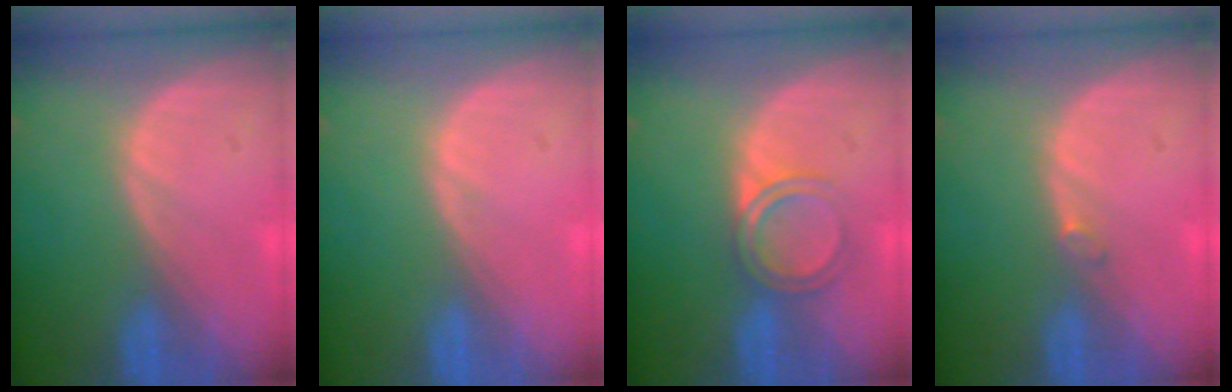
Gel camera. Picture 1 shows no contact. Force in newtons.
{"total": 0.5, "press": 0.1, "slide": 0.5}
{"total": 3.7, "press": 3.6, "slide": 0.3}
{"total": 0.6, "press": 0.6, "slide": 0.1}